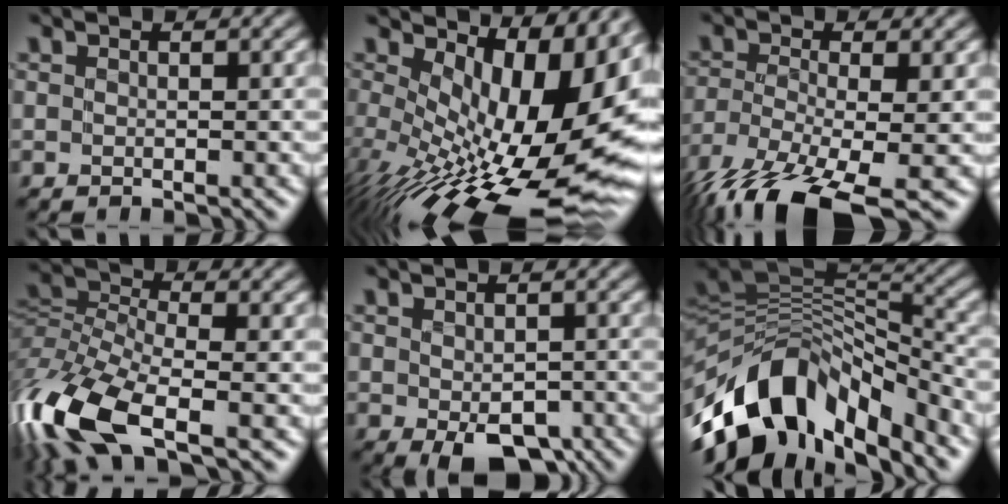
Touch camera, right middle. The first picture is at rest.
{"total": 16.4, "force": [-0.4, 7.6, 14.6], "torque": [-0.205, -0.023, 0.010]}
{"total": 10.2, "force": [-7.0, 2.8, 6.8], "torque": [-0.141, -0.019, -0.132]}
{"total": 11.2, "force": [-5.4, 4.6, 8.7], "torque": [-0.198, -0.004, -0.113]}
{"total": 5.3, "force": [-2.5, 3.0, 3.6], "torque": [-0.063, -0.019, -0.028]}
{"total": 12.4, "force": [-6.3, 7.2, 8.0], "torque": [-0.143, 0.019, -0.117]}